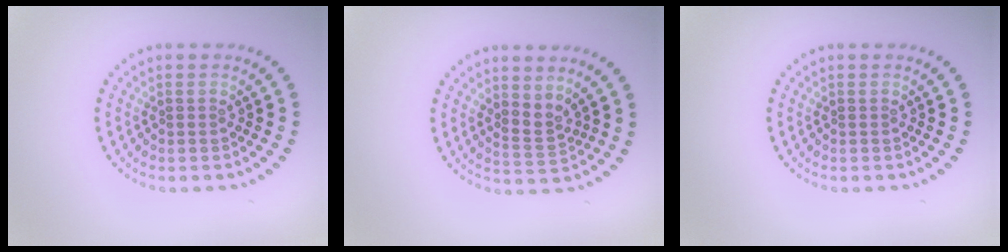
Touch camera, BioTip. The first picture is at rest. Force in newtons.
{"total": 2.1, "press": 1.4, "slide": 1.6}
{"total": 0.0}